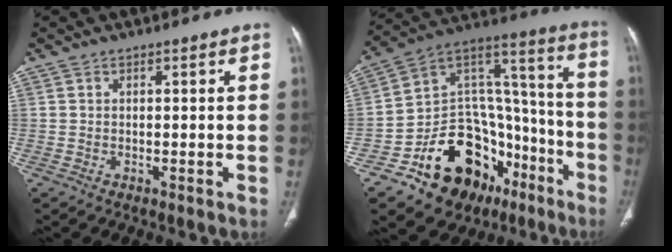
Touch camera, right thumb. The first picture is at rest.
{"total": 26.8, "force": [-13.9, 17.8, 14.5], "torque": [-0.170, 0.127, -0.210]}